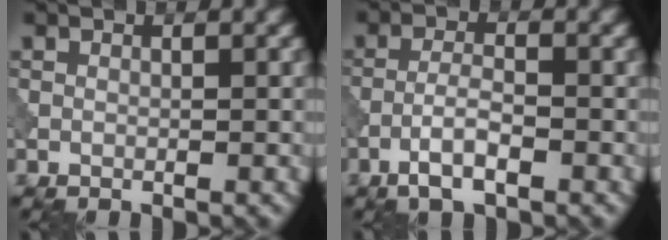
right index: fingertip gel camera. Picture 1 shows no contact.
{"total": 3.1, "force": [-1.7, 0.8, 2.5], "torque": [-0.051, 0.006, -0.039]}